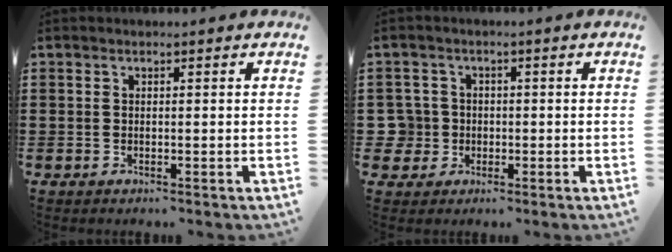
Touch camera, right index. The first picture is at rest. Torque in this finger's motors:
{"motor_torque": [-0.16, 0.24, 0.01, -0.03]}